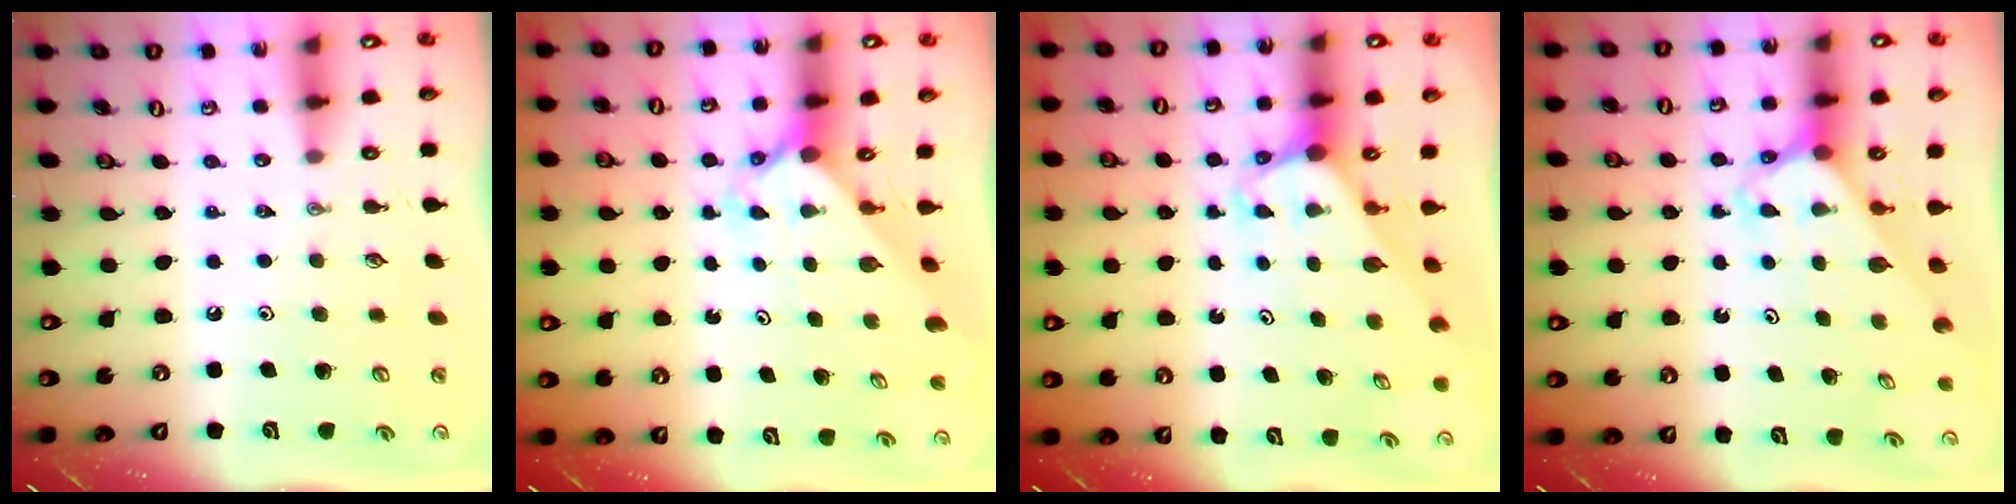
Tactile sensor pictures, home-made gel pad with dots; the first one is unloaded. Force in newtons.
{"total": 2.5, "press": 2.5, "slide": 0.3}
{"total": 3.3, "press": 3.3, "slide": 0.1}
{"total": 2.6, "press": 2.6, "slide": 0.2}